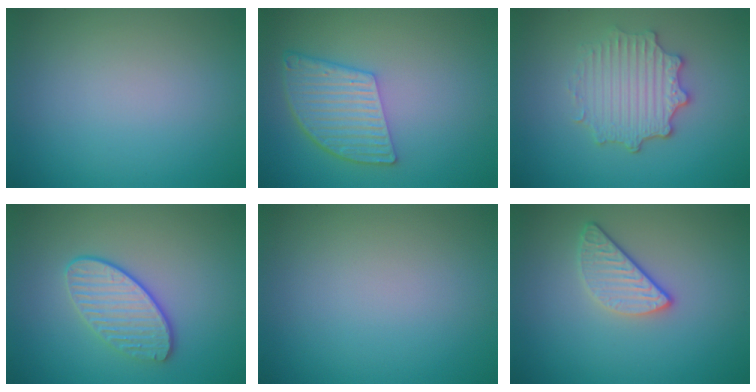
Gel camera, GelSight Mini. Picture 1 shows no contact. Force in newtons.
{"total": 5.8, "press": 4.3, "slide": 3.8}
{"total": 4.4, "press": 3.6, "slide": 2.5}
{"total": 3.4, "press": 3.1, "slide": 1.4}
{"total": 0.0}
{"total": 2.7, "press": 2.3, "slide": 1.3}